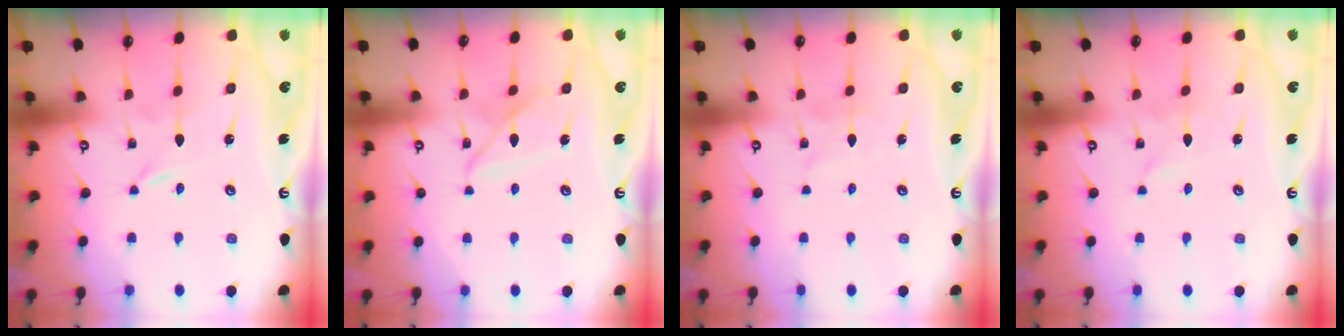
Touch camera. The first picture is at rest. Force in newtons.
{"total": 9.0, "press": 9.0, "slide": 0.7}
{"total": 3.9, "press": 3.9, "slide": 0.4}
{"total": 2.4, "press": 2.4, "slide": 0.4}